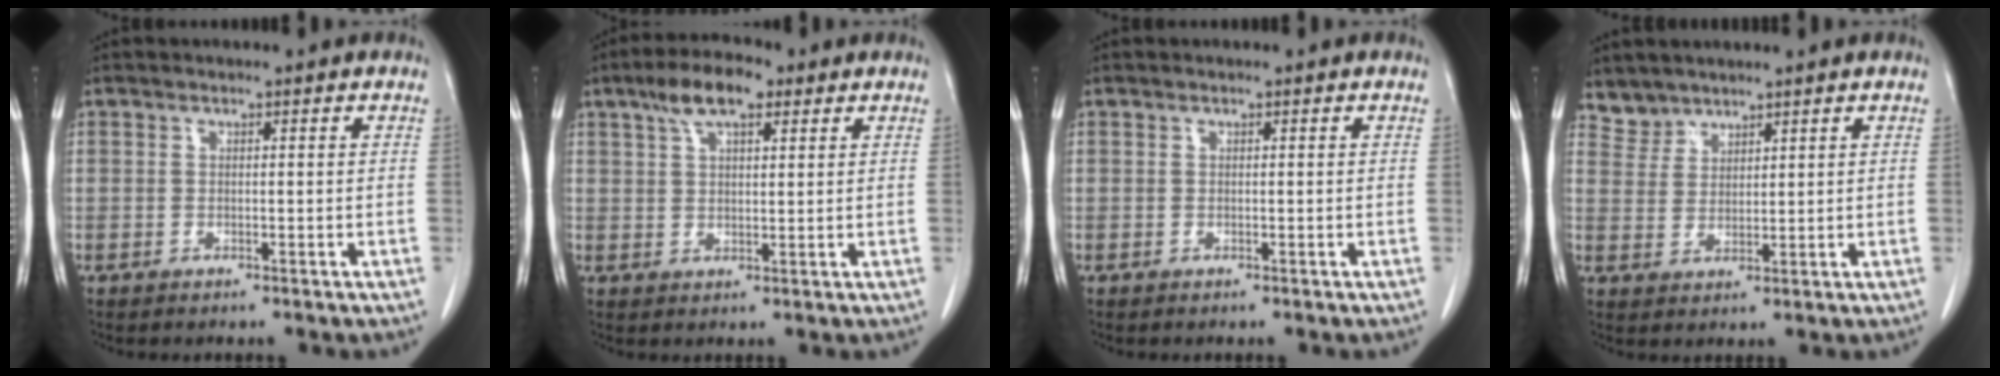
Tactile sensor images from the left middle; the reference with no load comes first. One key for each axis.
{"total": 6.8, "fx": 4.1, "fy": 2.4, "fz": 4.9, "tx": -0.094, "ty": 0.018, "tz": 0.070}
{"total": 0.0}
{"total": 3.2, "fx": 2.9, "fy": 1.3, "fz": -0.5, "tx": 0.016, "ty": 0.007, "tz": 0.058}